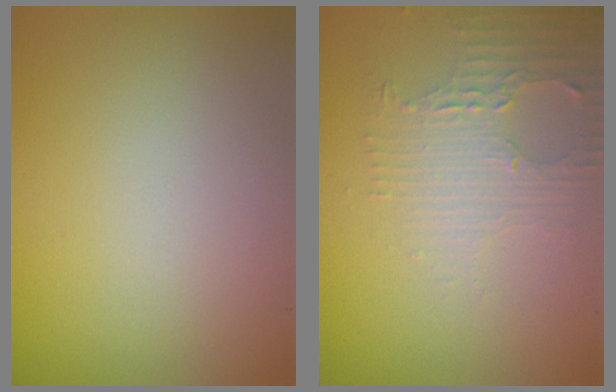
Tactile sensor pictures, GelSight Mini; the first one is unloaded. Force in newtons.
{"total": 3.5, "press": 2.6, "slide": 2.3}